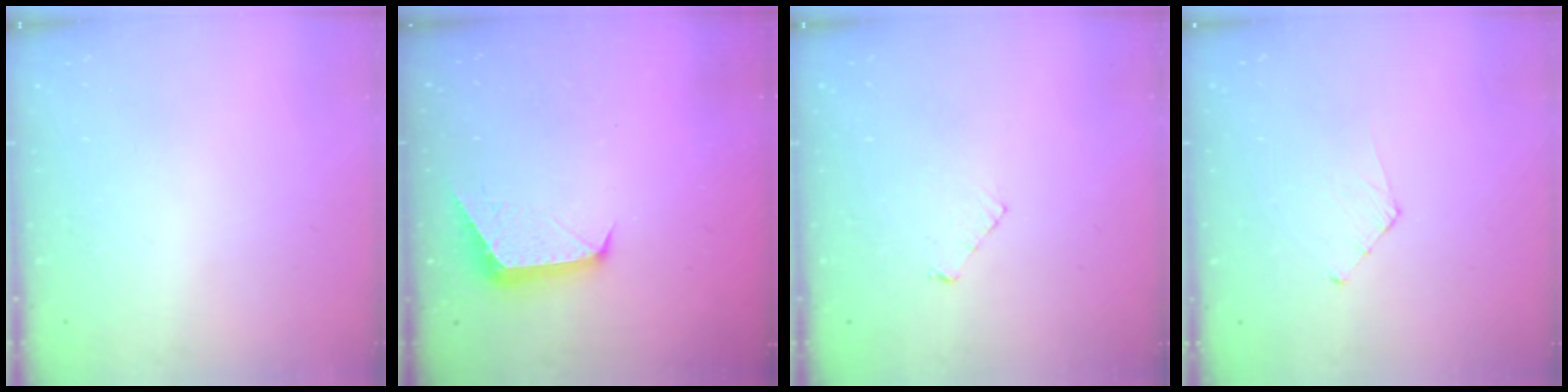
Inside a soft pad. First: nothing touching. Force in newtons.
{"total": 8.3, "press": 8.3, "slide": 0.5}
{"total": 3.4, "press": 3.3, "slide": 0.3}
{"total": 3.6, "press": 3.6, "slide": 0.3}